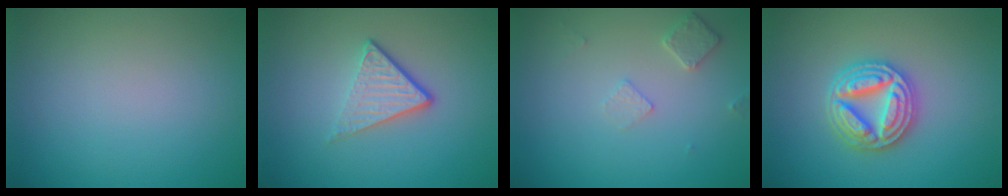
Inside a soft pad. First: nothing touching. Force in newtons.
{"total": 3.7, "press": 2.4, "slide": 2.8}
{"total": 1.8, "press": 1.8, "slide": 0.3}
{"total": 4.7, "press": 4.7, "slide": 0.8}